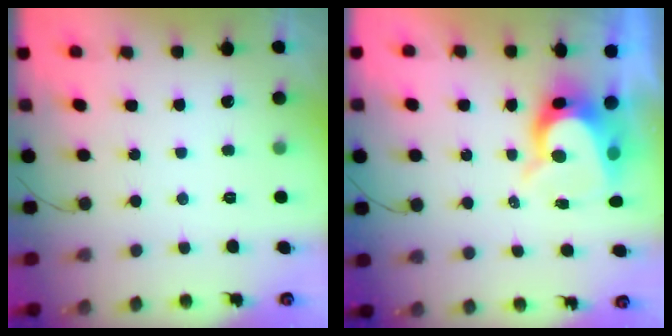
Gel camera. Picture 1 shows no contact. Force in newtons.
{"total": 8.0, "press": 8.0, "slide": 0.6}